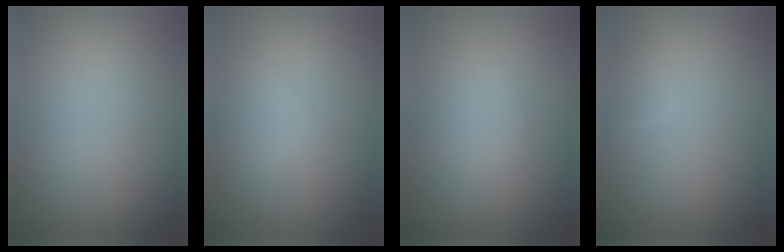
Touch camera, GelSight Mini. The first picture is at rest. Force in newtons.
{"total": 1.8, "press": 1.8, "slide": 0.0}
{"total": 2.1, "press": 2.1, "slide": 0.2}
{"total": 1.1, "press": 1.1, "slide": 0.1}